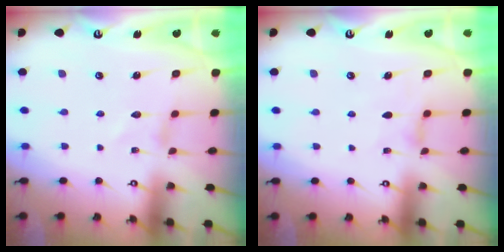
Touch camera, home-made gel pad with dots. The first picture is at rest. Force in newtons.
{"total": 3.4, "press": 3.4, "slide": 0.5}